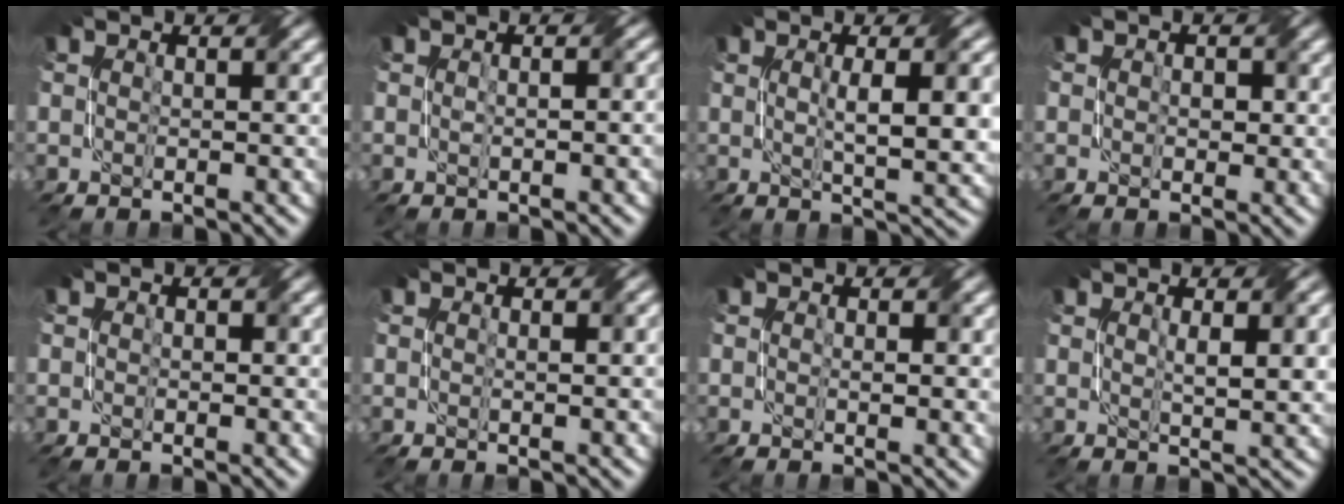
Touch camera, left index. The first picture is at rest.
{"total": 1.5, "force": [0.0, 0.5, 1.4], "torque": [-0.027, 0.000, 0.001]}
{"total": 5.6, "force": [0.6, 1.2, 5.4], "torque": [-0.084, 0.002, 0.014]}
{"total": 1.7, "force": [0.4, 1.1, 1.2], "torque": [-0.016, -0.001, 0.005]}
{"total": 1.1, "force": [0.4, 0.6, 0.8], "torque": [-0.012, 0.000, 0.007]}
{"total": 1.0, "force": [0.1, 0.0, 1.0], "torque": [-0.013, 0.002, 0.000]}
{"total": 1.6, "force": [0.2, 0.6, 1.5], "torque": [-0.025, -0.004, 0.006]}
{"total": 2.9, "force": [0.8, 0.5, 2.8], "torque": [-0.049, 0.000, 0.017]}